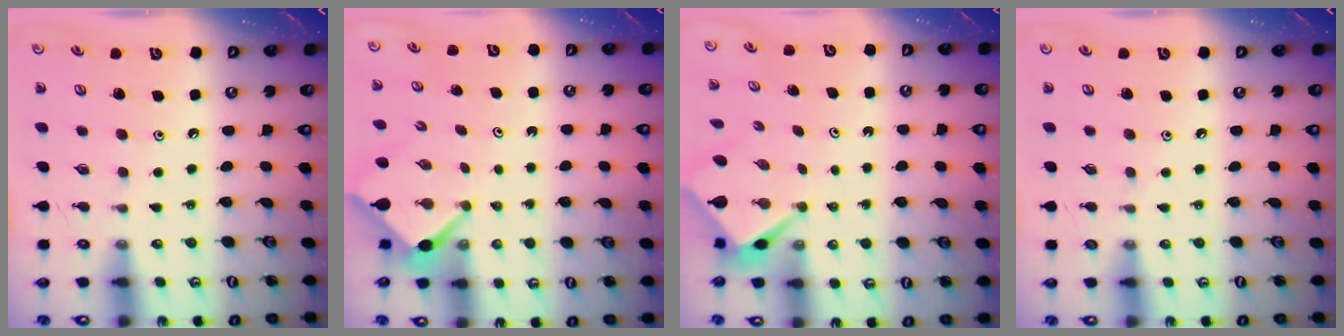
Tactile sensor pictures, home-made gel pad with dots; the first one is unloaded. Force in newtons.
{"total": 2.4, "press": 2.4, "slide": 0.2}
{"total": 2.7, "press": 2.7, "slide": 0.0}
{"total": 2.6, "press": 2.6, "slide": 0.4}